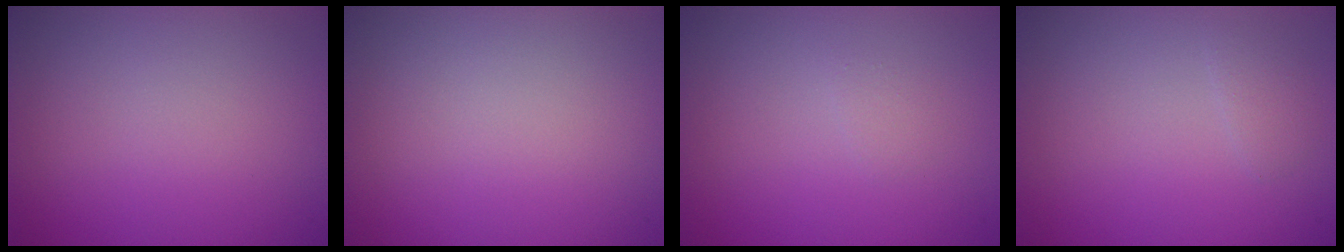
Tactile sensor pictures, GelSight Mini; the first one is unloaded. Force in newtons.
{"total": 0.0}
{"total": 0.6, "press": 0.6, "slide": 0.0}
{"total": 0.9, "press": 0.9, "slide": 0.0}